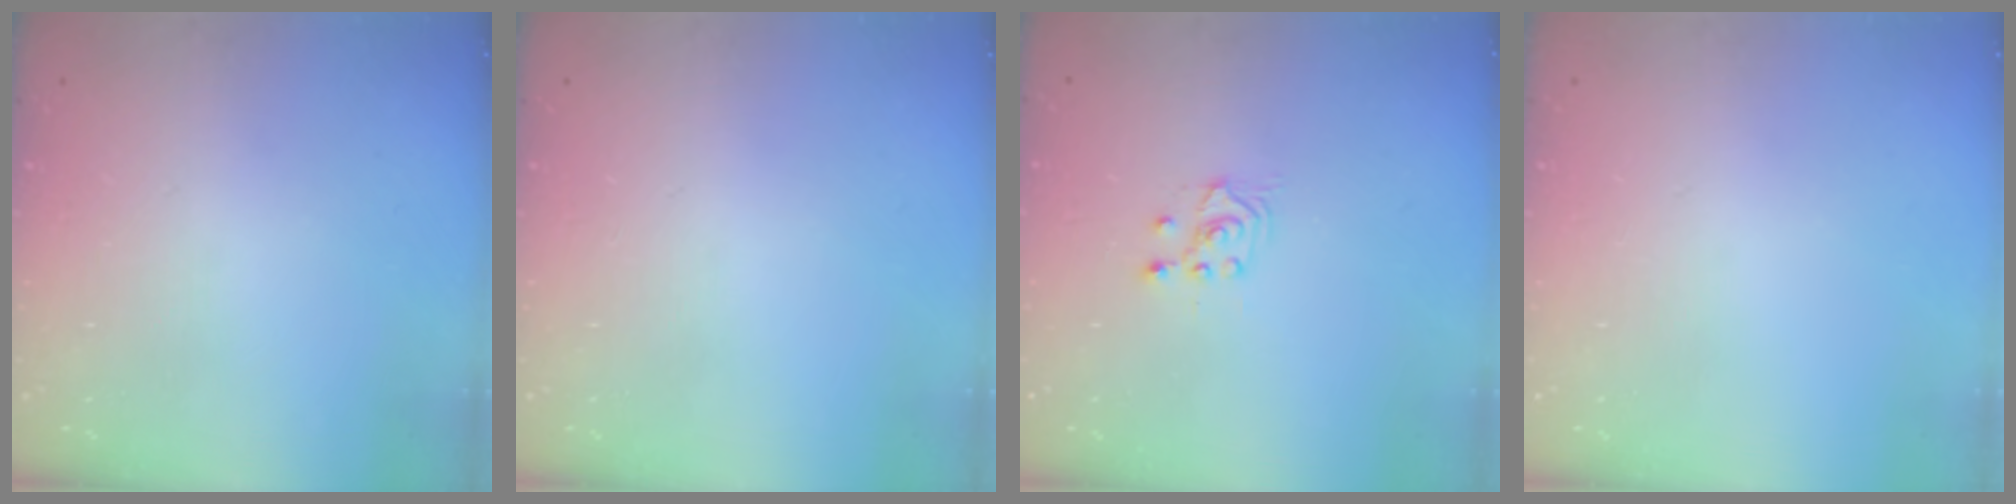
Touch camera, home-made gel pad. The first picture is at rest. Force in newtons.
{"total": 0.0}
{"total": 2.5, "press": 2.4, "slide": 0.7}
{"total": 0.0}